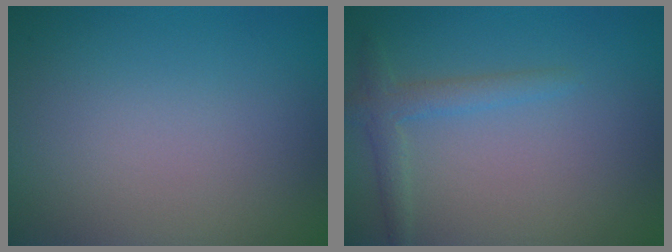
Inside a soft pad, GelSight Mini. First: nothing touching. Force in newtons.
{"total": 2.0, "press": 2.0, "slide": 0.1}